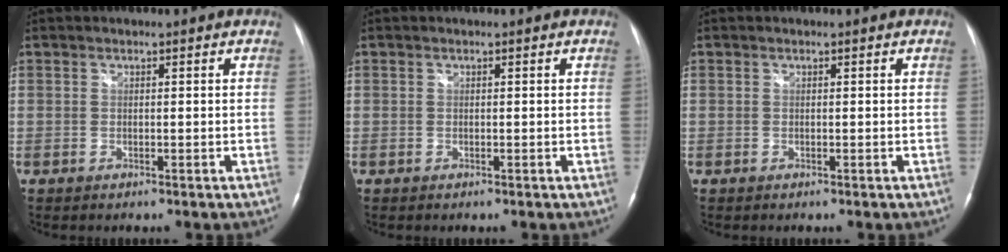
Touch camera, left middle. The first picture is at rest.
{"total": 0.0}
{"total": 0.0}